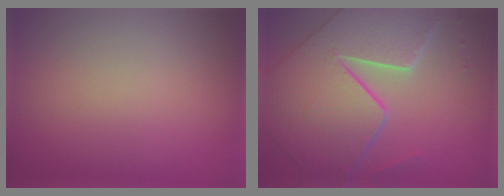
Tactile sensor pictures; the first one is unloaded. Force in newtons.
{"total": 9.2, "press": 6.6, "slide": 6.4}